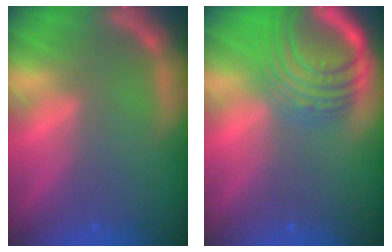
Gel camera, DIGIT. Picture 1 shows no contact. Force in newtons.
{"total": 10.0}